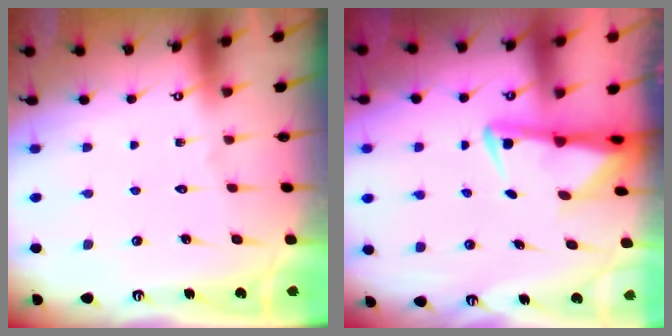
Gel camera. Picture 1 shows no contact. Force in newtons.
{"total": 3.4, "press": 3.3, "slide": 0.6}